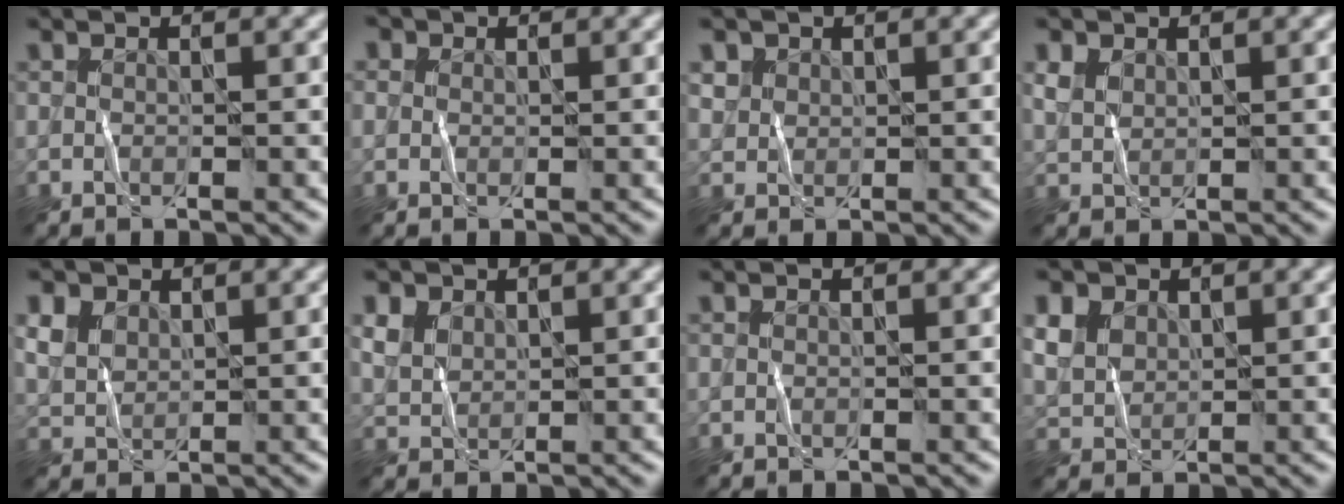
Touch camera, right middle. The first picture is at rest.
{"total": 2.6, "force": [1.3, 1.9, 1.2], "torque": [-0.002, 0.027, -0.018]}
{"total": 1.4, "force": [1.0, 0.9, -0.3], "torque": [-0.002, 0.003, 0.018]}
{"total": 1.5, "force": [1.0, 1.0, 0.3], "torque": [-0.019, 0.001, 0.025]}
{"total": 2.5, "force": [1.5, 1.8, 0.7], "torque": [-0.031, 0.006, 0.029]}
{"total": 2.0, "force": [1.3, 1.4, 0.5], "torque": [-0.026, 0.002, 0.030]}
{"total": 0.0}
{"total": 3.2, "force": [1.8, 2.4, 1.1], "torque": [-0.043, 0.011, 0.031]}